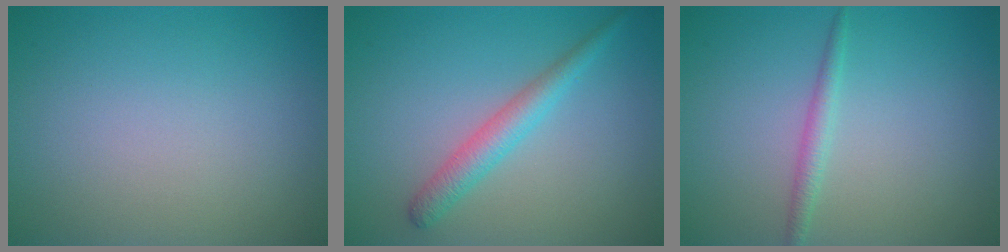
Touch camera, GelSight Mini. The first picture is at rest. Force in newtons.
{"total": 2.7, "press": 2.7, "slide": 0.1}
{"total": 1.4, "press": 1.4, "slide": 0.1}